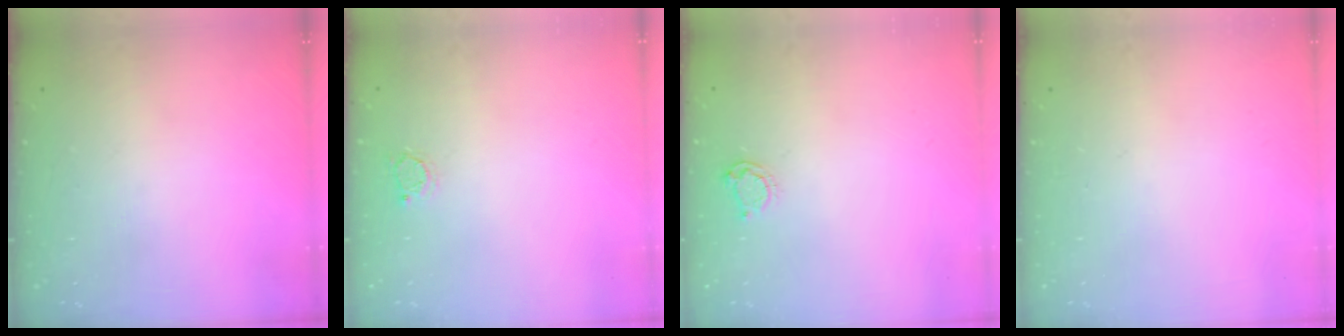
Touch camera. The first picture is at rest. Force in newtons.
{"total": 2.0, "press": 2.0, "slide": 0.4}
{"total": 3.3, "press": 3.2, "slide": 0.4}
{"total": 0.0}